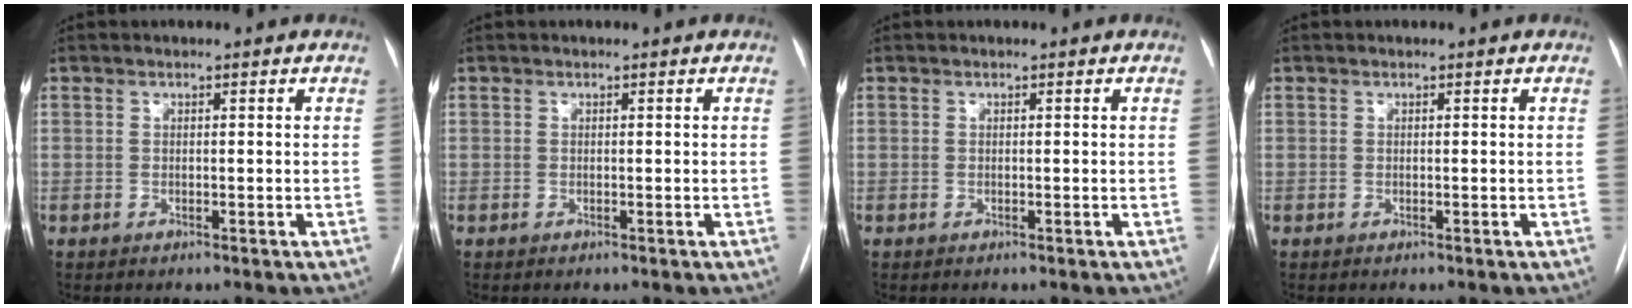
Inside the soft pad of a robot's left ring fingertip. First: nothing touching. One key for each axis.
{"total": 0.0}
{"total": 0.0}
{"total": 0.0}